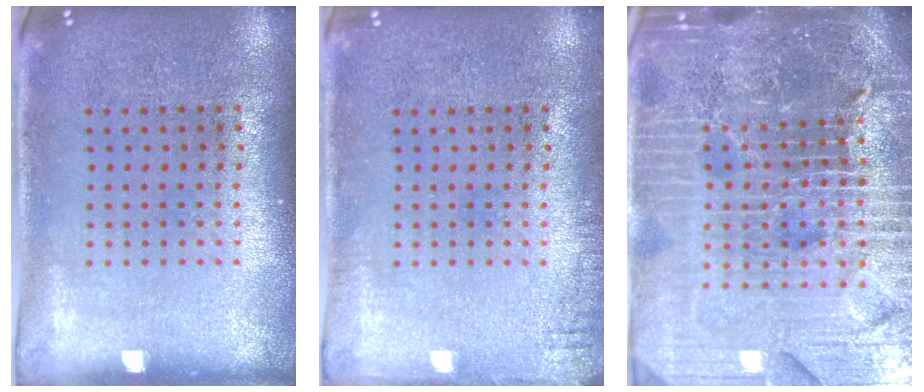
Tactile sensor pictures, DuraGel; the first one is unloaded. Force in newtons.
{"total": 1.3, "press": 1.3, "slide": 0.1}
{"total": 6.6, "press": 5.8, "slide": 3.2}